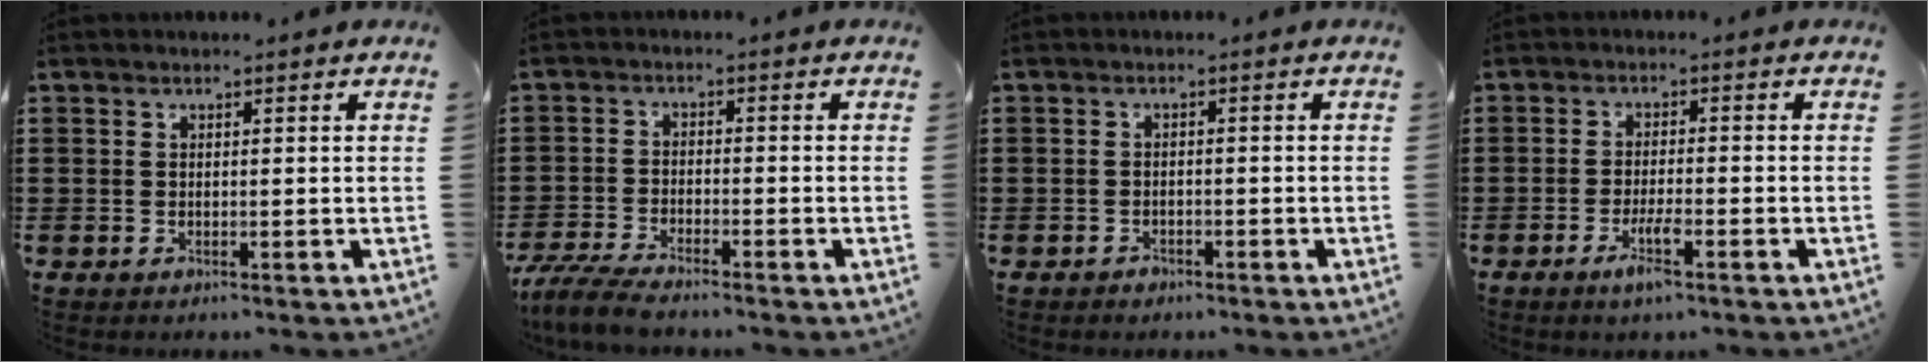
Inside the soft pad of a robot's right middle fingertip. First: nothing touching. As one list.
[{"total": 5.0, "force": [-4.6, 0.6, 1.8], "torque": [-0.058, -0.011, -0.097]}, {"total": 1.3, "force": [-1.1, 0.6, 0.1], "torque": [-0.005, 0.001, -0.025]}, {"total": 4.2, "force": [-2.3, 0.6, 3.4], "torque": [-0.068, -0.005, -0.043]}]